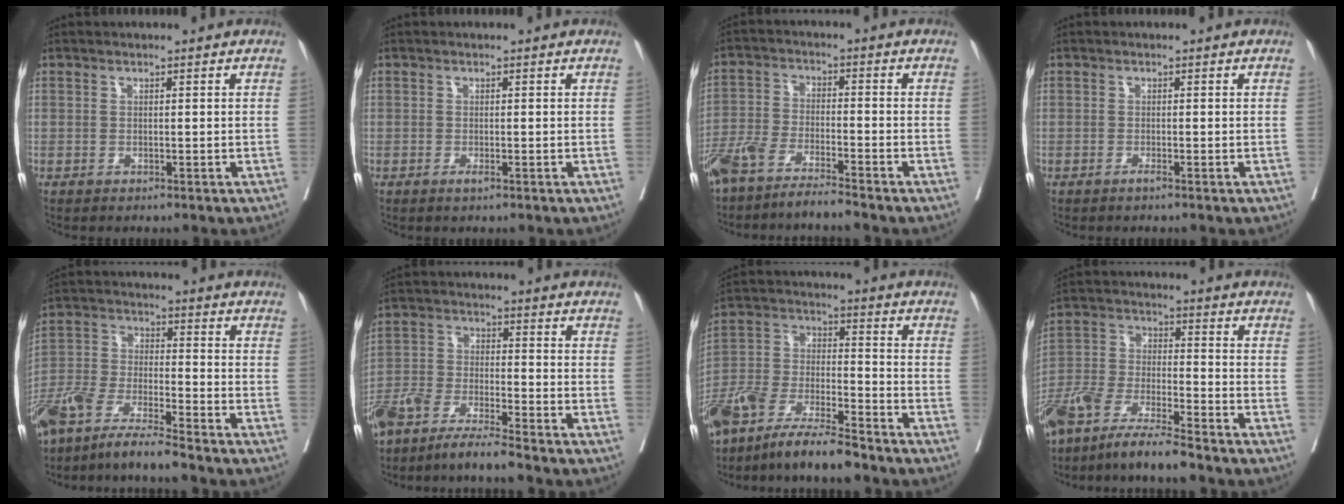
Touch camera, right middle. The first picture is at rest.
{"total": 0.8, "force": [-0.4, 0.1, 0.6], "torque": [-0.010, -0.001, -0.007]}
{"total": 7.3, "force": [-6.3, 0.2, 3.8], "torque": [-0.073, -0.017, -0.120]}
{"total": 0.5, "force": [-0.4, -0.1, 0.3], "torque": [-0.005, 0.000, -0.009]}
{"total": 9.4, "force": [-8.0, 0.0, 4.9], "torque": [-0.104, -0.016, -0.158]}
{"total": 8.2, "force": [-7.1, -0.2, 4.1], "torque": [-0.078, -0.020, -0.136]}
{"total": 12.6, "force": [-10.5, 1.7, 6.8], "torque": [-0.138, -0.006, -0.198]}
{"total": 10.2, "force": [-8.6, 0.5, 5.6], "torque": [-0.115, -0.015, -0.168]}